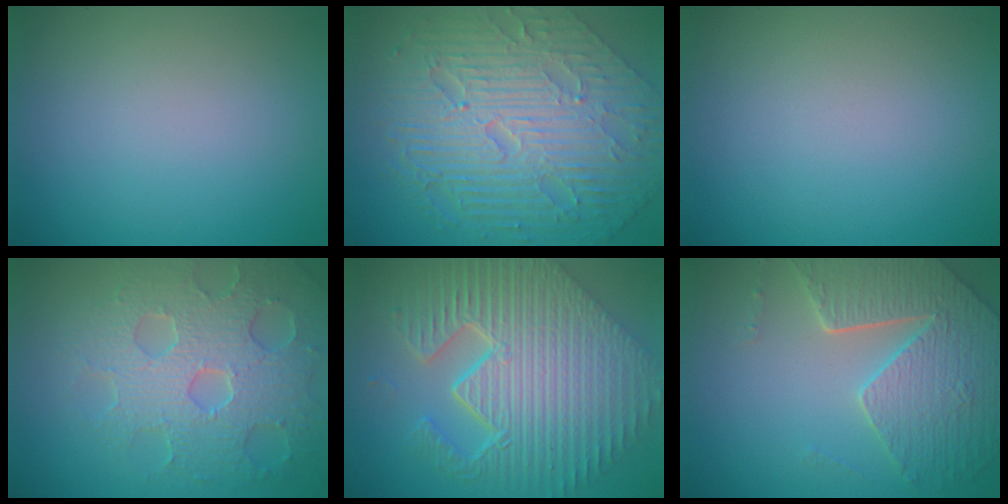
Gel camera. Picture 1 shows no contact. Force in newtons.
{"total": 11.2, "press": 7.5, "slide": 8.4}
{"total": 0.0}
{"total": 7.0, "press": 5.5, "slide": 4.3}
{"total": 11.9, "press": 7.9, "slide": 8.9}
{"total": 6.2, "press": 5.1, "slide": 3.6}